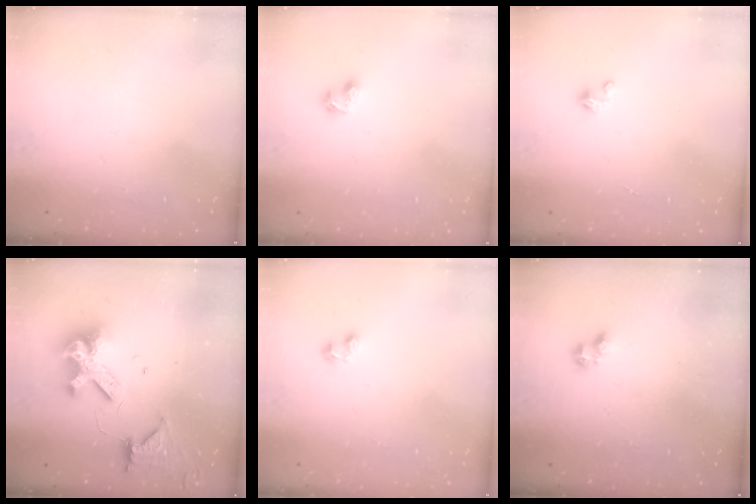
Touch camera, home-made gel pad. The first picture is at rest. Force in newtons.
{"total": 3.9, "press": 3.8, "slide": 0.6}
{"total": 1.4, "press": 1.4, "slide": 0.3}
{"total": 14.6, "press": 14.5, "slide": 1.8}
{"total": 1.7, "press": 1.6, "slide": 0.6}
{"total": 1.8, "press": 1.7, "slide": 0.5}